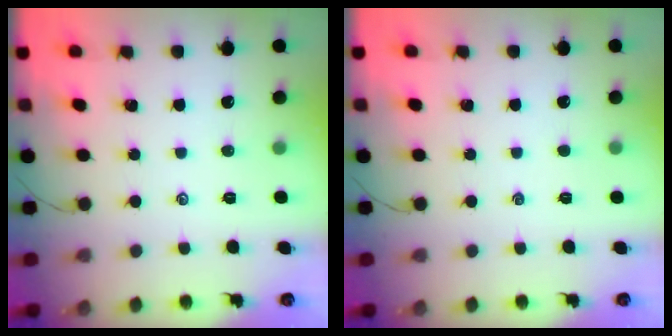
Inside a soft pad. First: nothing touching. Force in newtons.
{"total": 0.0}